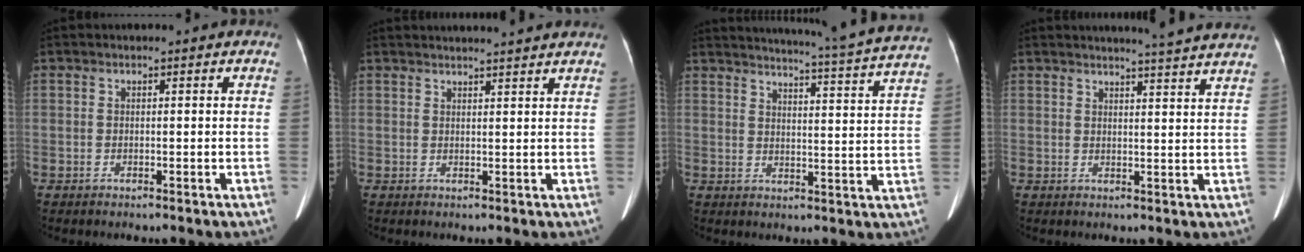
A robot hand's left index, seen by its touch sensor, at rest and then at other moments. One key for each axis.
{"total": 9.0, "fx": 8.4, "fy": -0.6, "fz": 3.2, "tx": -0.040, "ty": 0.021, "tz": 0.093}
{"total": 22.5, "fx": 20.9, "fy": -1.6, "fz": 8.2, "tx": -0.131, "ty": -0.070, "tz": 0.248}
{"total": 10.3, "fx": 9.7, "fy": -1.1, "fz": 3.3, "tx": -0.046, "ty": -0.023, "tz": 0.099}